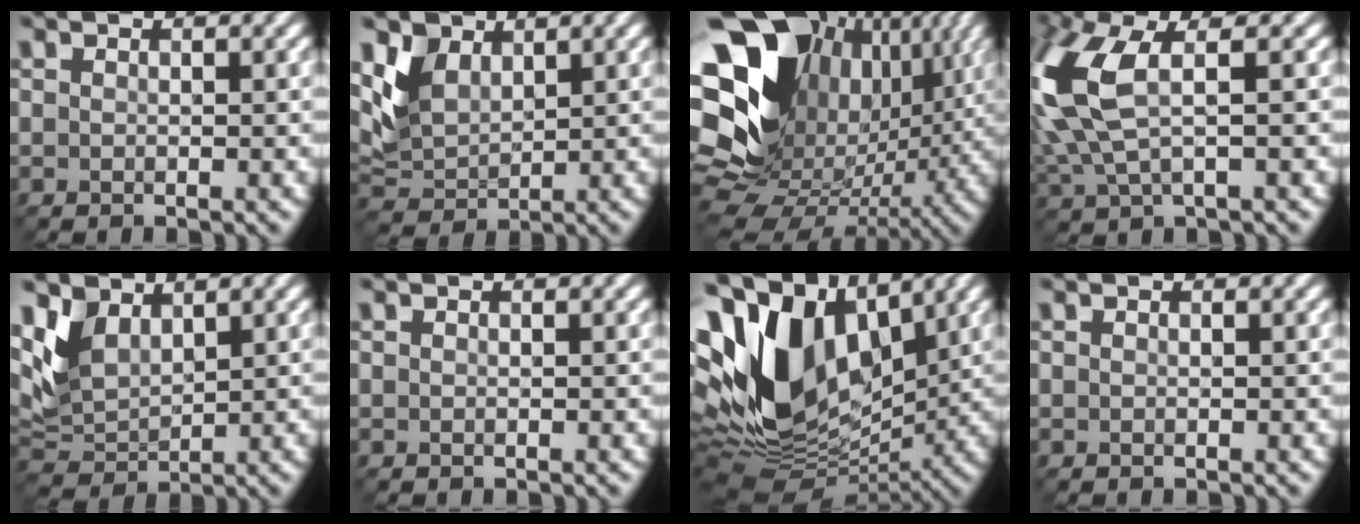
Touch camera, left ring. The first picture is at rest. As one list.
[{"total": 3.8, "force": [2.0, 2.7, 1.8], "torque": [-0.052, -0.007, 0.044]}, {"total": 21.0, "force": [3.9, 16.8, 12.1], "torque": [-0.256, 0.028, 0.065]}, {"total": 8.3, "force": [1.3, 3.8, 7.3], "torque": [-0.202, 0.009, 0.027]}, {"total": 3.9, "force": [2.3, 2.5, 2.0], "torque": [-0.057, -0.008, 0.050]}, {"total": 0.0}, {"total": 13.7, "force": [3.0, 9.0, 9.9], "torque": [-0.219, 0.010, 0.051]}, {"total": 0.0}]